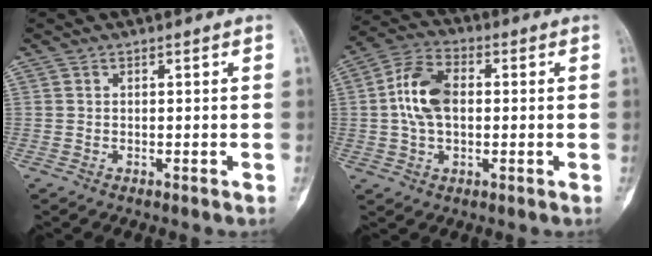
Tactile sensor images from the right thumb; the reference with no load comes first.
{"total": 10.1, "force": [0.6, 6.3, 7.9], "torque": [-0.154, 0.021, 0.007]}